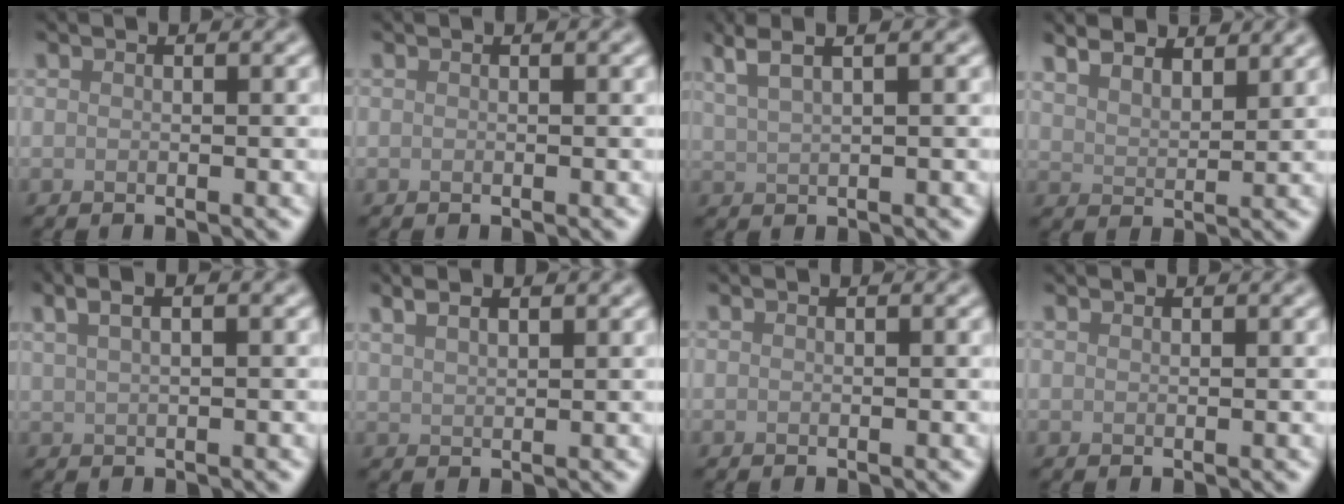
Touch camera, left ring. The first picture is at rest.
{"total": 0.0}
{"total": 4.3, "force": [2.9, 1.2, 2.8], "torque": [-0.046, 0.020, 0.034]}
{"total": 6.0, "force": [5.1, 2.1, 2.6], "torque": [-0.044, 0.015, 0.067]}
{"total": 3.5, "force": [2.2, 1.3, 2.5], "torque": [-0.035, 0.007, 0.020]}
{"total": 2.6, "force": [1.9, 0.7, 1.6], "torque": [-0.023, 0.006, 0.033]}
{"total": 0.0}
{"total": 0.6, "force": [0.6, 0.1, 0.0], "torque": [0.003, 0.000, 0.012]}